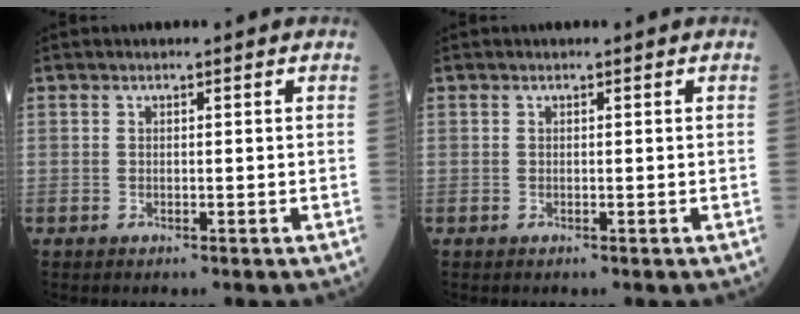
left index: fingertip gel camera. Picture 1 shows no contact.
{"total": 0.0}